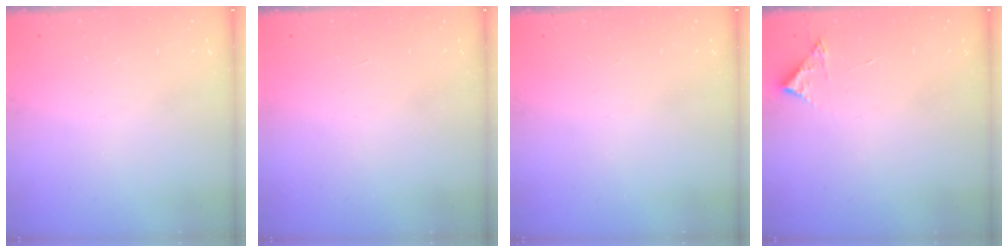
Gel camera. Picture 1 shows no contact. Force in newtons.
{"total": 1.5, "press": 1.5, "slide": 0.1}
{"total": 0.0}
{"total": 3.7, "press": 3.7, "slide": 0.1}